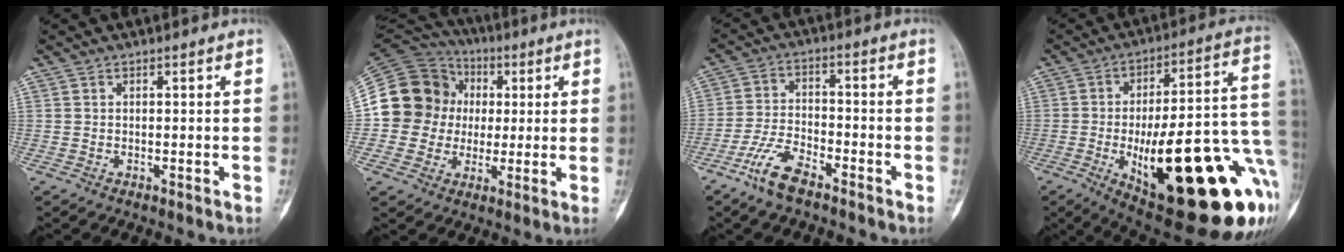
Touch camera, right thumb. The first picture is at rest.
{"total": 15.9, "force": [1.0, 14.8, 5.9], "torque": [-0.086, 0.033, 0.018]}
{"total": 7.6, "force": [-5.4, 2.6, 4.7], "torque": [-0.107, 0.023, -0.110]}
{"total": 32.7, "force": [-9.5, 10.9, 29.4], "torque": [-0.331, 0.016, -0.117]}